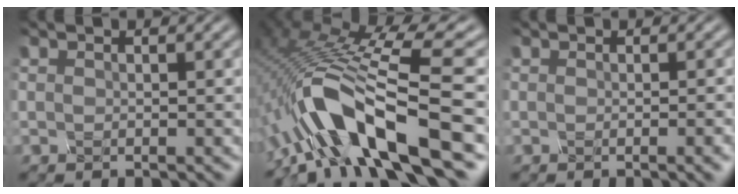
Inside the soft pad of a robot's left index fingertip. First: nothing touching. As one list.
[{"total": 11.4, "force": [-5.6, 2.1, 9.8], "torque": [-0.193, 0.021, -0.073]}, {"total": 2.8, "force": [-0.6, 1.2, 2.4], "torque": [-0.011, 0.026, -0.008]}]